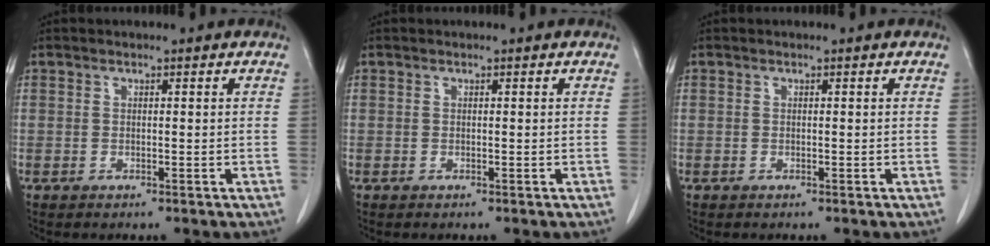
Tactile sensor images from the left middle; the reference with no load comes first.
{"total": 0.0}
{"total": 0.0}